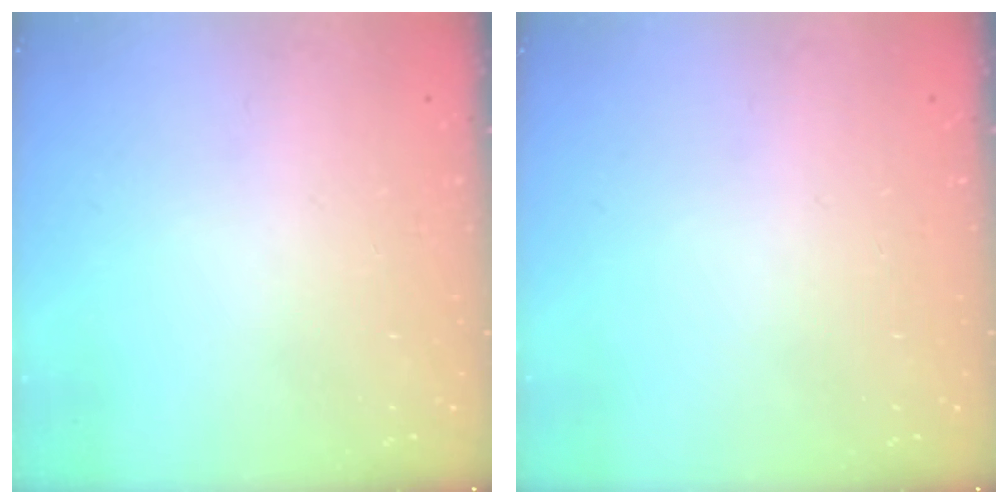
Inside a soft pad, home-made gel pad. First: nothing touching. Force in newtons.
{"total": 0.0}